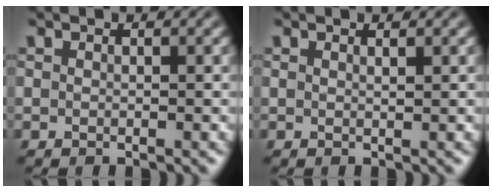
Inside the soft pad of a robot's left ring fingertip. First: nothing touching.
{"total": 0.7, "force": [0.5, 0.2, 0.4], "torque": [-0.001, 0.002, 0.007]}